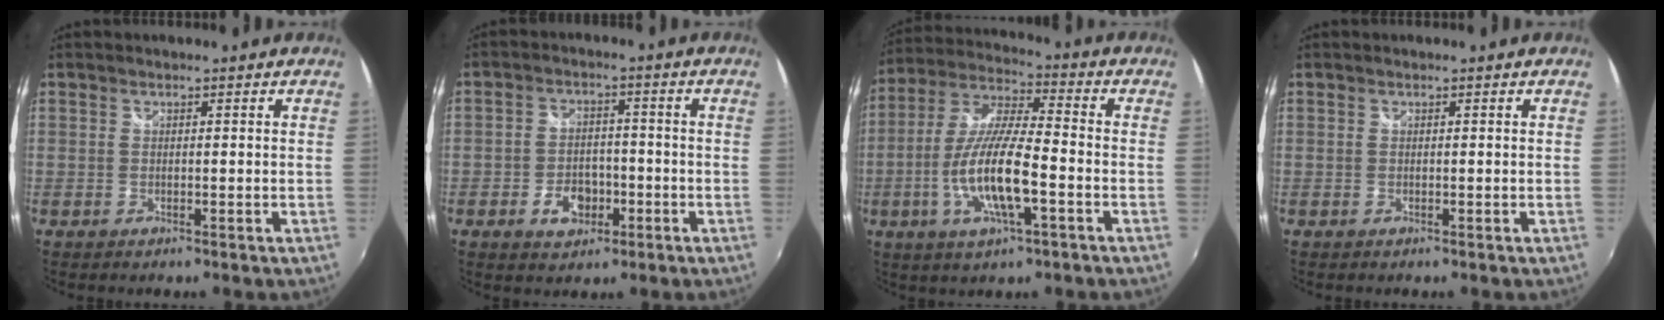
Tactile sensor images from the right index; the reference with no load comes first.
{"total": 6.2, "force": [-2.8, 4.3, 3.6], "torque": [-0.075, 0.011, -0.038]}
{"total": 14.2, "force": [-4.4, 3.0, 13.2], "torque": [-0.270, -0.005, -0.083]}
{"total": 0.0}